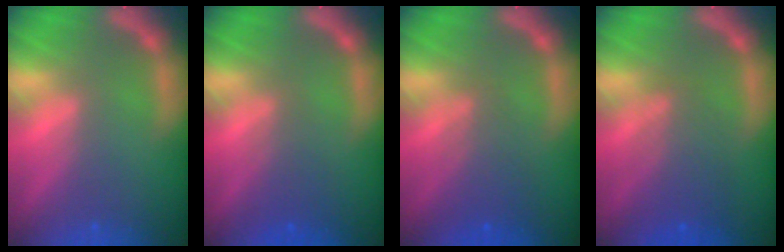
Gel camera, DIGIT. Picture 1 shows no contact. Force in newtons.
{"total": 2.5}
{"total": 3.6}
{"total": 4.5}